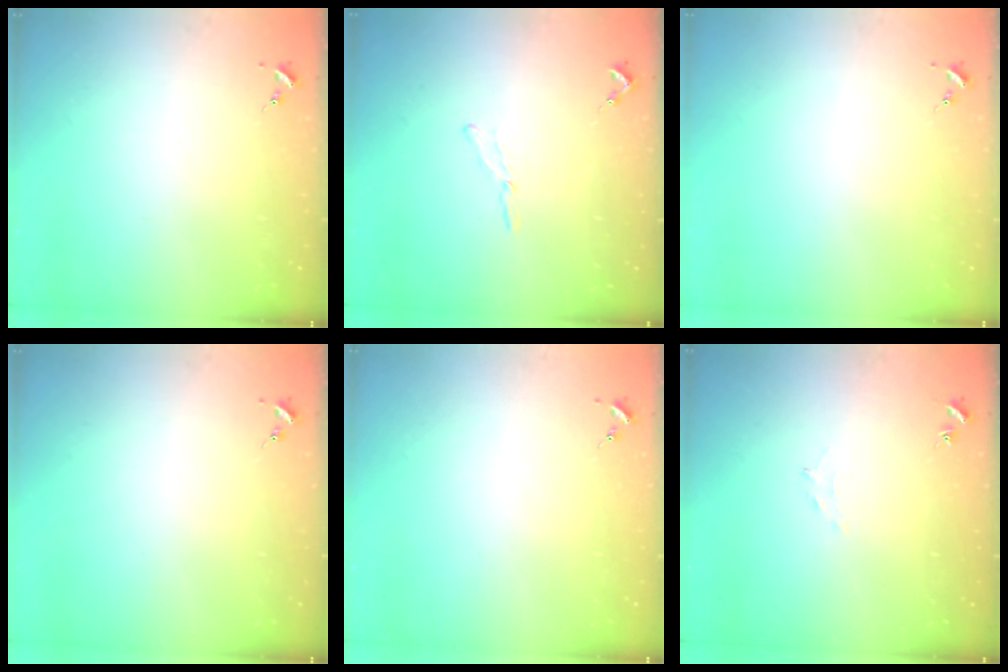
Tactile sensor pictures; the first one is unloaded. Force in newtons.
{"total": 3.5, "press": 3.5, "slide": 0.4}
{"total": 0.0}
{"total": 0.0}
{"total": 0.0}
{"total": 5.3, "press": 5.1, "slide": 1.0}